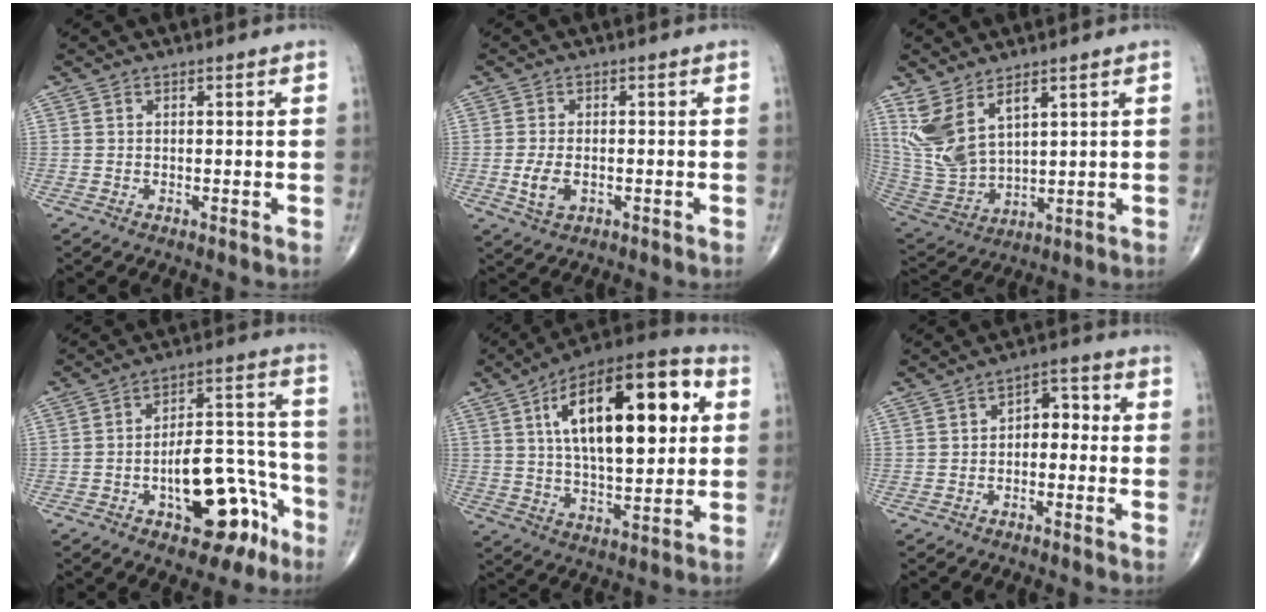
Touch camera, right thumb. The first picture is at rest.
{"total": 4.2, "force": [-0.9, 2.5, 3.3], "torque": [-0.066, -0.001, -0.012]}
{"total": 11.1, "force": [5.8, 5.3, 7.8], "torque": [-0.163, -0.027, 0.141]}
{"total": 16.8, "force": [-7.6, 8.1, 12.6], "torque": [-0.138, 0.072, -0.099]}
{"total": 24.4, "force": [6.0, 10.5, 21.2], "torque": [-0.320, 0.008, 0.087]}
{"total": 4.6, "force": [-0.5, 3.1, 3.5], "torque": [-0.029, 0.026, -0.020]}